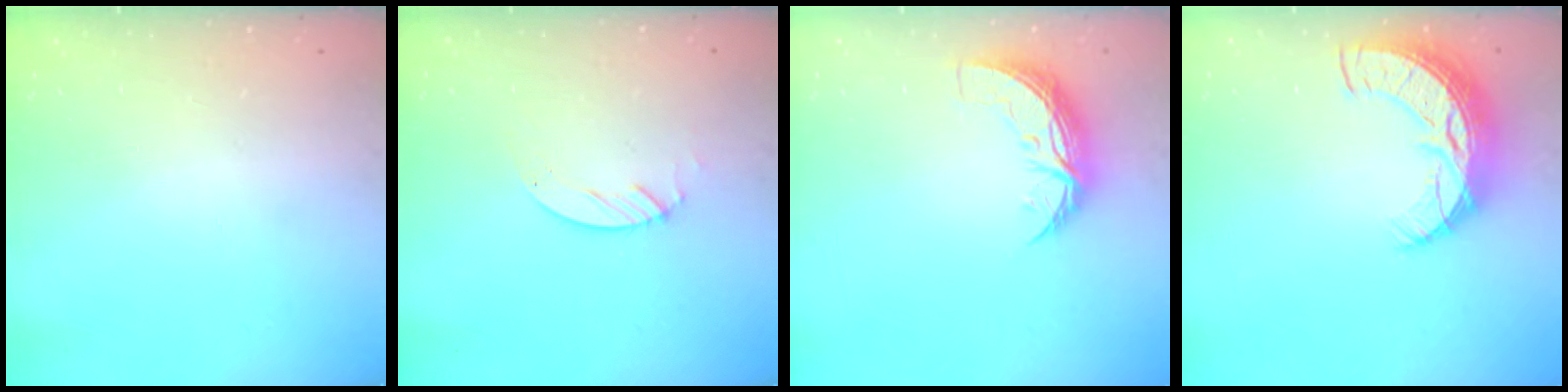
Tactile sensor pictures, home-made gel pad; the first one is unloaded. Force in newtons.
{"total": 2.4, "press": 2.4, "slide": 0.2}
{"total": 8.6, "press": 8.6, "slide": 0.1}
{"total": 11.2, "press": 11.1, "slide": 0.9}